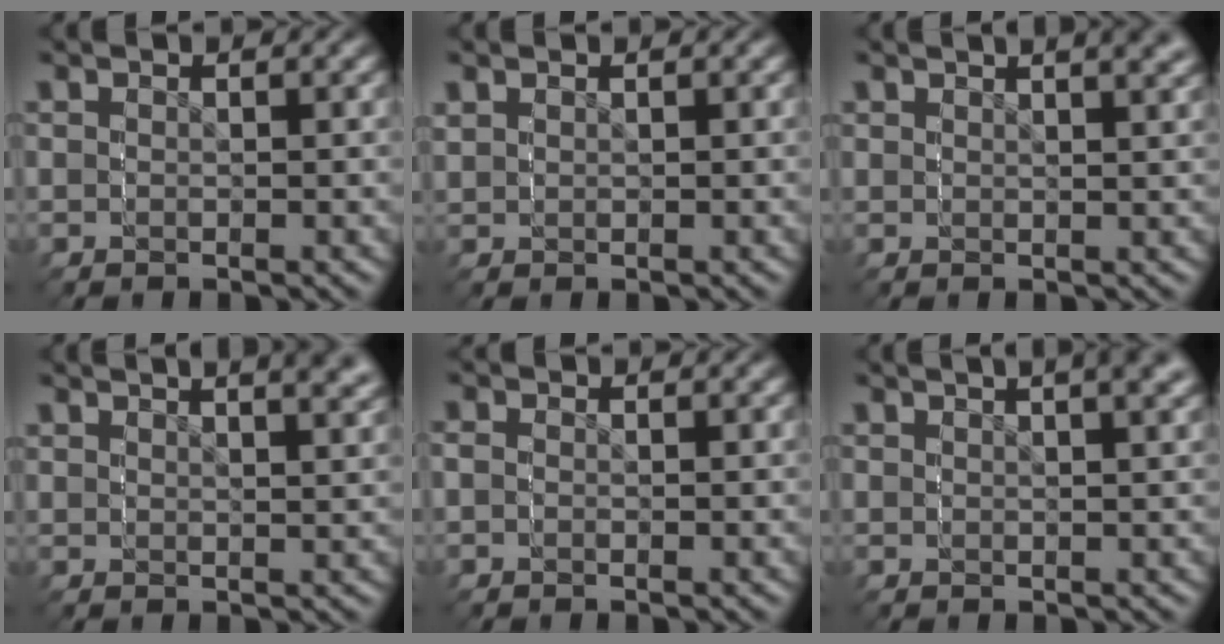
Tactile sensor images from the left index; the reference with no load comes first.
{"total": 0.8, "force": [0.3, 0.7, -0.2], "torque": [0.003, -0.004, 0.009]}
{"total": 1.3, "force": [1.2, 0.1, 0.4], "torque": [0.004, 0.006, 0.020]}
{"total": 2.0, "force": [1.9, 0.1, 0.5], "torque": [0.003, 0.010, 0.029]}
{"total": 0.9, "force": [-0.3, 0.9, -0.1], "torque": [-0.006, -0.013, -0.003]}
{"total": 1.3, "force": [0.9, 0.1, 0.9], "torque": [-0.009, 0.006, 0.015]}